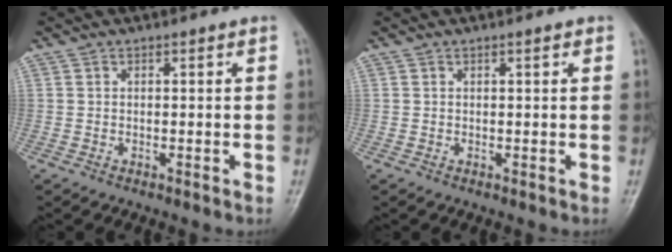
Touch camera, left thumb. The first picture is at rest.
{"total": 0.9, "force": [0.5, 0.2, 0.7], "torque": [-0.008, 0.001, 0.005]}